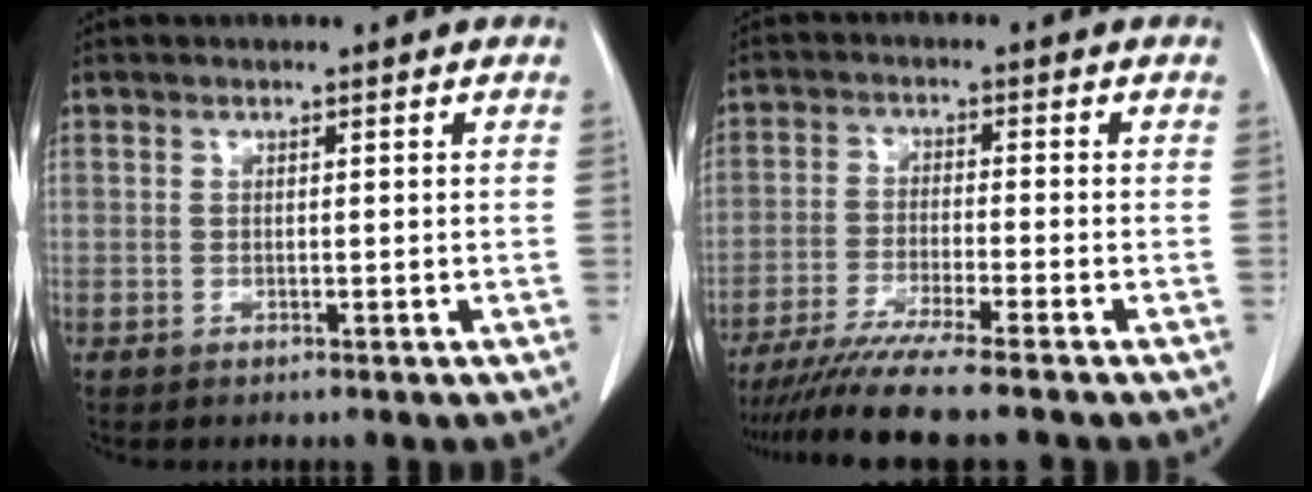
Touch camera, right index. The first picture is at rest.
{"total": 9.5, "force": [-7.8, -1.2, 5.2], "torque": [-0.076, -0.029, -0.129]}